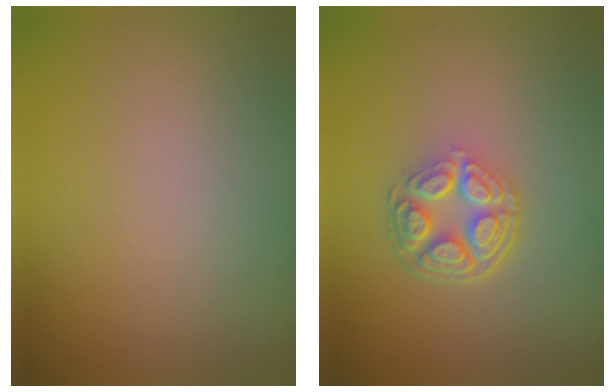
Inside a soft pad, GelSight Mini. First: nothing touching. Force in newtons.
{"total": 4.7, "press": 3.3, "slide": 3.3}